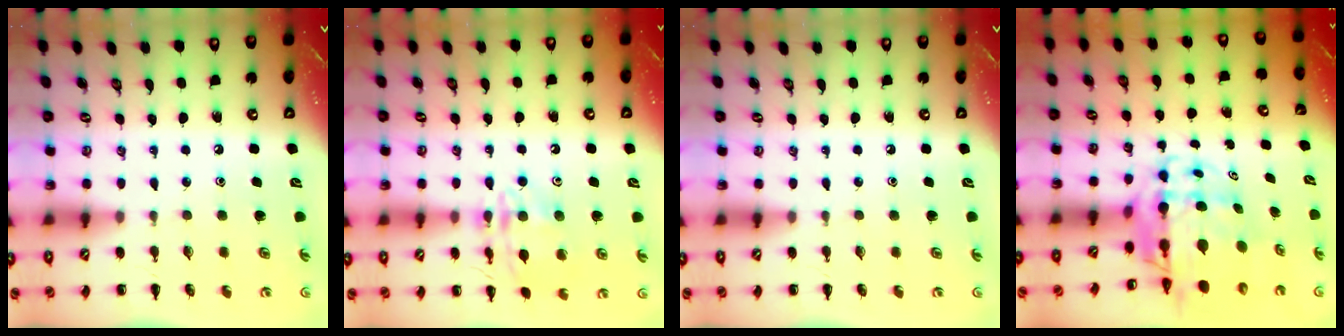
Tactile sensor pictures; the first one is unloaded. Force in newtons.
{"total": 15.8, "press": 15.8, "slide": 1.0}
{"total": 0.0}
{"total": 9.5, "press": 9.0, "slide": 3.0}